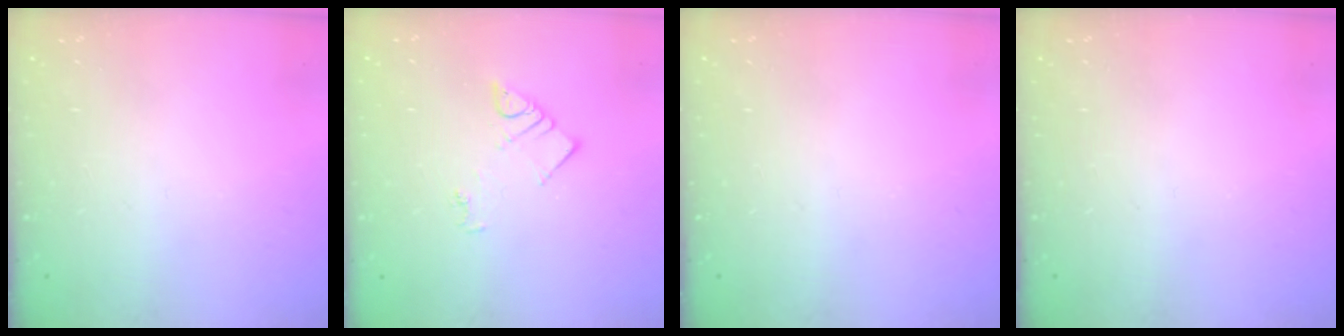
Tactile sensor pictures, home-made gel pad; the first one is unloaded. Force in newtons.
{"total": 3.8, "press": 3.7, "slide": 0.6}
{"total": 0.0}
{"total": 0.0}